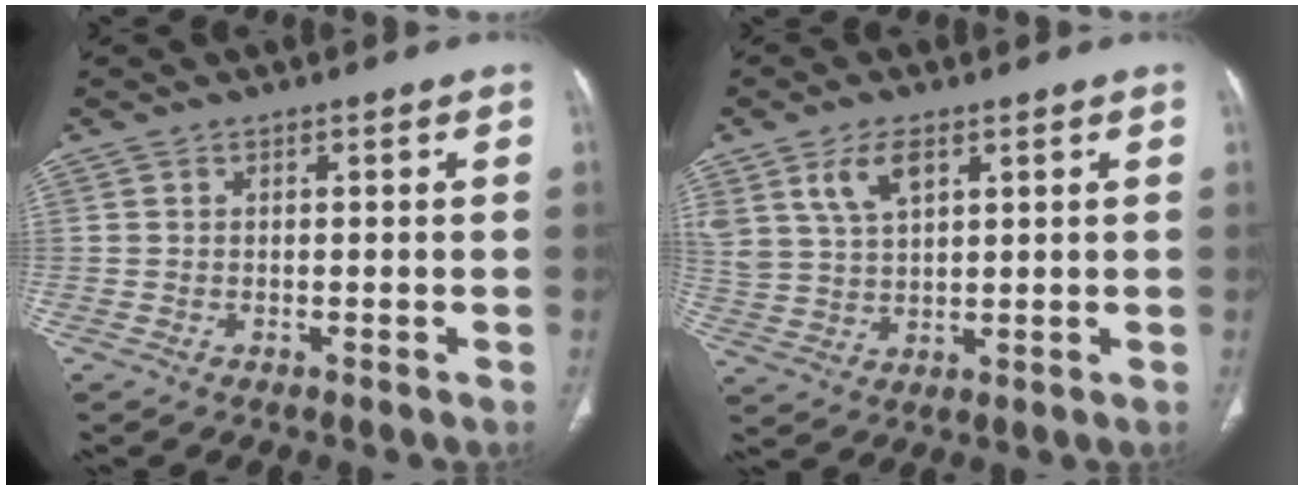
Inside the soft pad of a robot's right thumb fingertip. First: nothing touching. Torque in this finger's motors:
{"motor_torque": [0.11, 0.12, 0.57, 0.50, 0.06]}